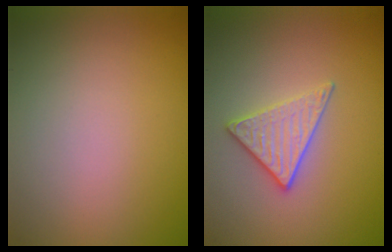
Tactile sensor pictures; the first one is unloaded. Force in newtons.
{"total": 2.8, "press": 2.6, "slide": 1.1}